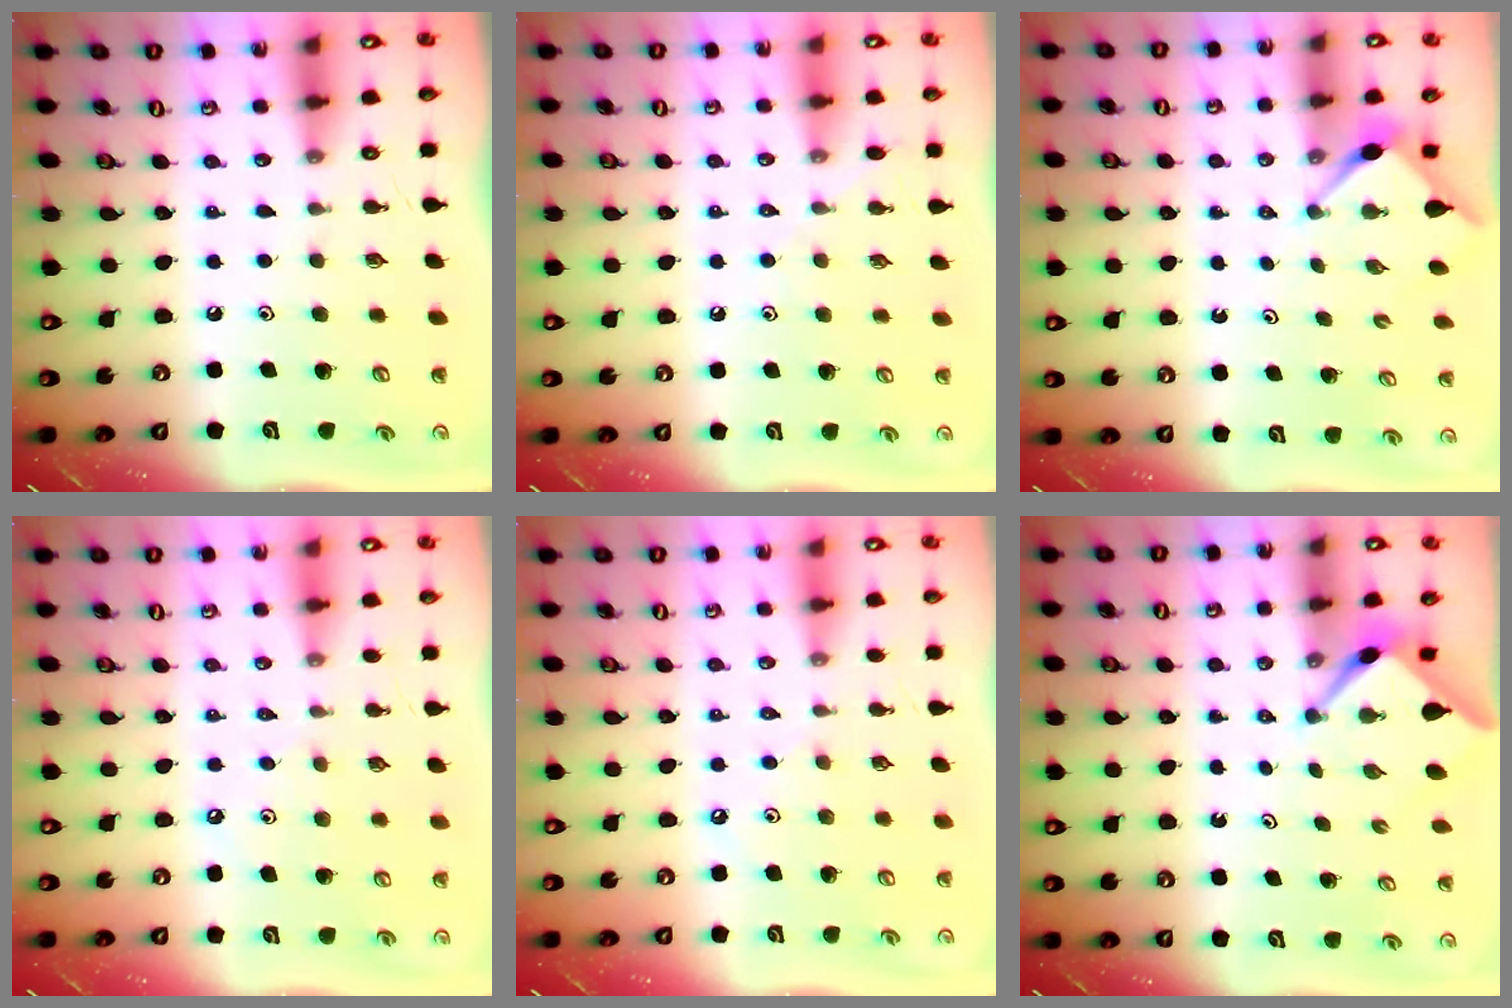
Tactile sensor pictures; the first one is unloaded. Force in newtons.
{"total": 5.7, "press": 5.6, "slide": 0.7}
{"total": 2.7, "press": 2.7, "slide": 0.3}
{"total": 5.9, "press": 5.8, "slide": 0.8}
{"total": 1.9, "press": 1.8, "slide": 0.5}
{"total": 2.4, "press": 2.4, "slide": 0.3}